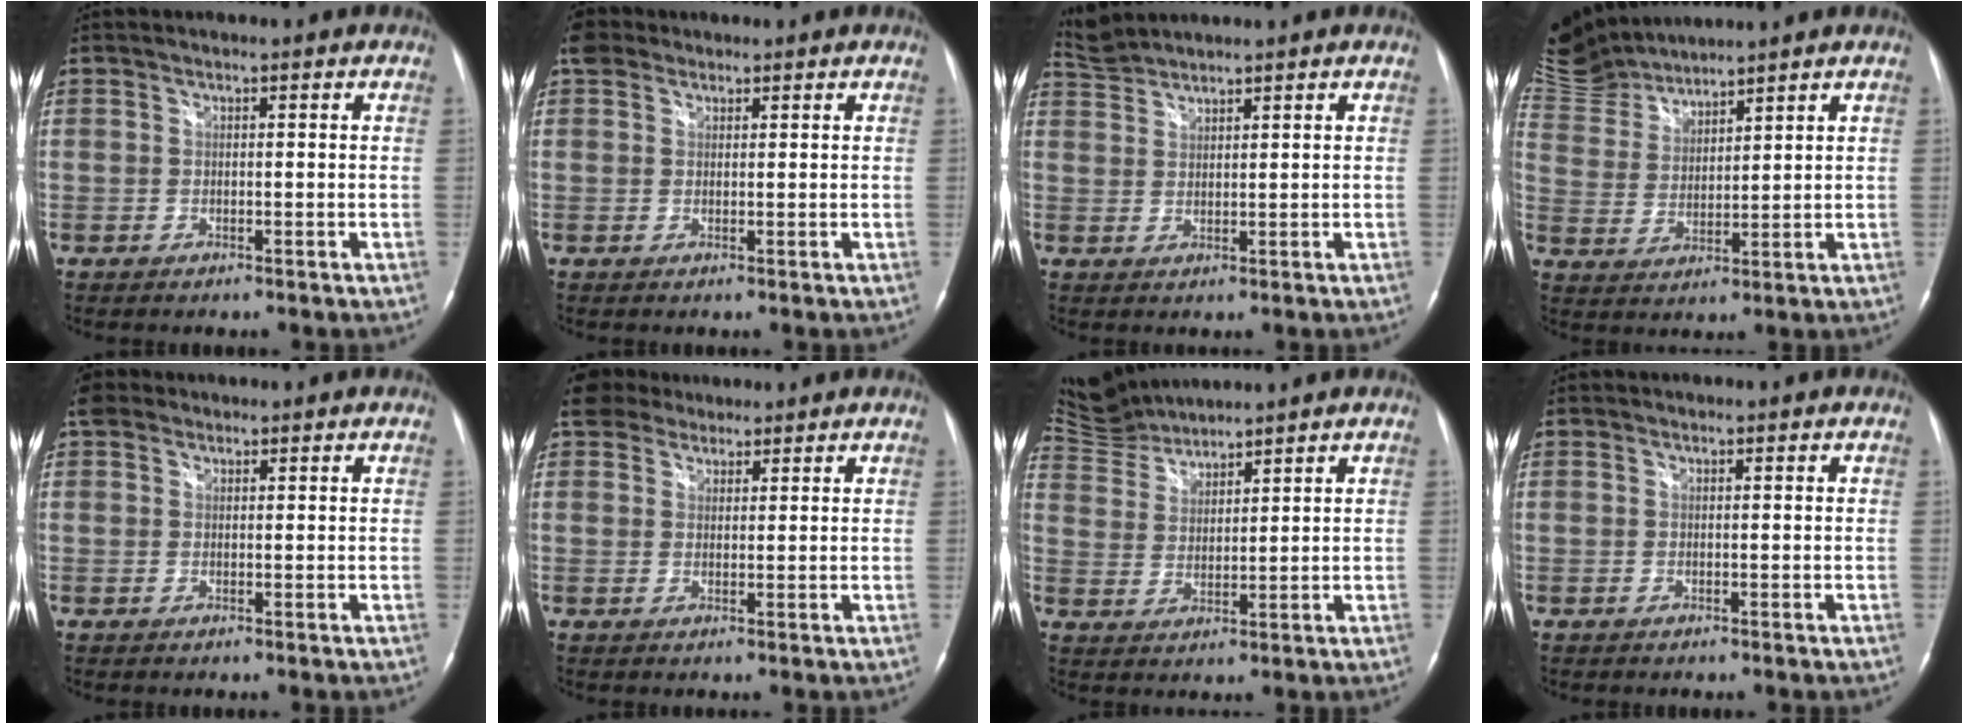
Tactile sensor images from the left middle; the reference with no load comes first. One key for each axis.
{"total": 3.1, "fx": 2.0, "fy": 2.2, "fz": 0.9, "tx": -0.024, "ty": 0.025, "tz": 0.037}
{"total": 3.6, "fx": 3.6, "fy": -0.4, "fz": -0.5, "tx": -0.009, "ty": 0.016, "tz": 0.080}
{"total": 9.0, "fx": 8.9, "fy": 0.7, "fz": 0.7, "tx": -0.036, "ty": 0.011, "tz": 0.195}
{"total": 2.8, "fx": 1.8, "fy": 2.0, "fz": 0.8, "tx": -0.021, "ty": 0.025, "tz": 0.032}
{"total": 4.6, "fx": 3.8, "fy": 2.5, "fz": 0.8, "tx": -0.022, "ty": 0.027, "tz": 0.069}
{"total": 6.8, "fx": 6.7, "fy": 0.2, "fz": -0.3, "tx": -0.007, "ty": 0.008, "tz": 0.147}
{"total": 0.0}